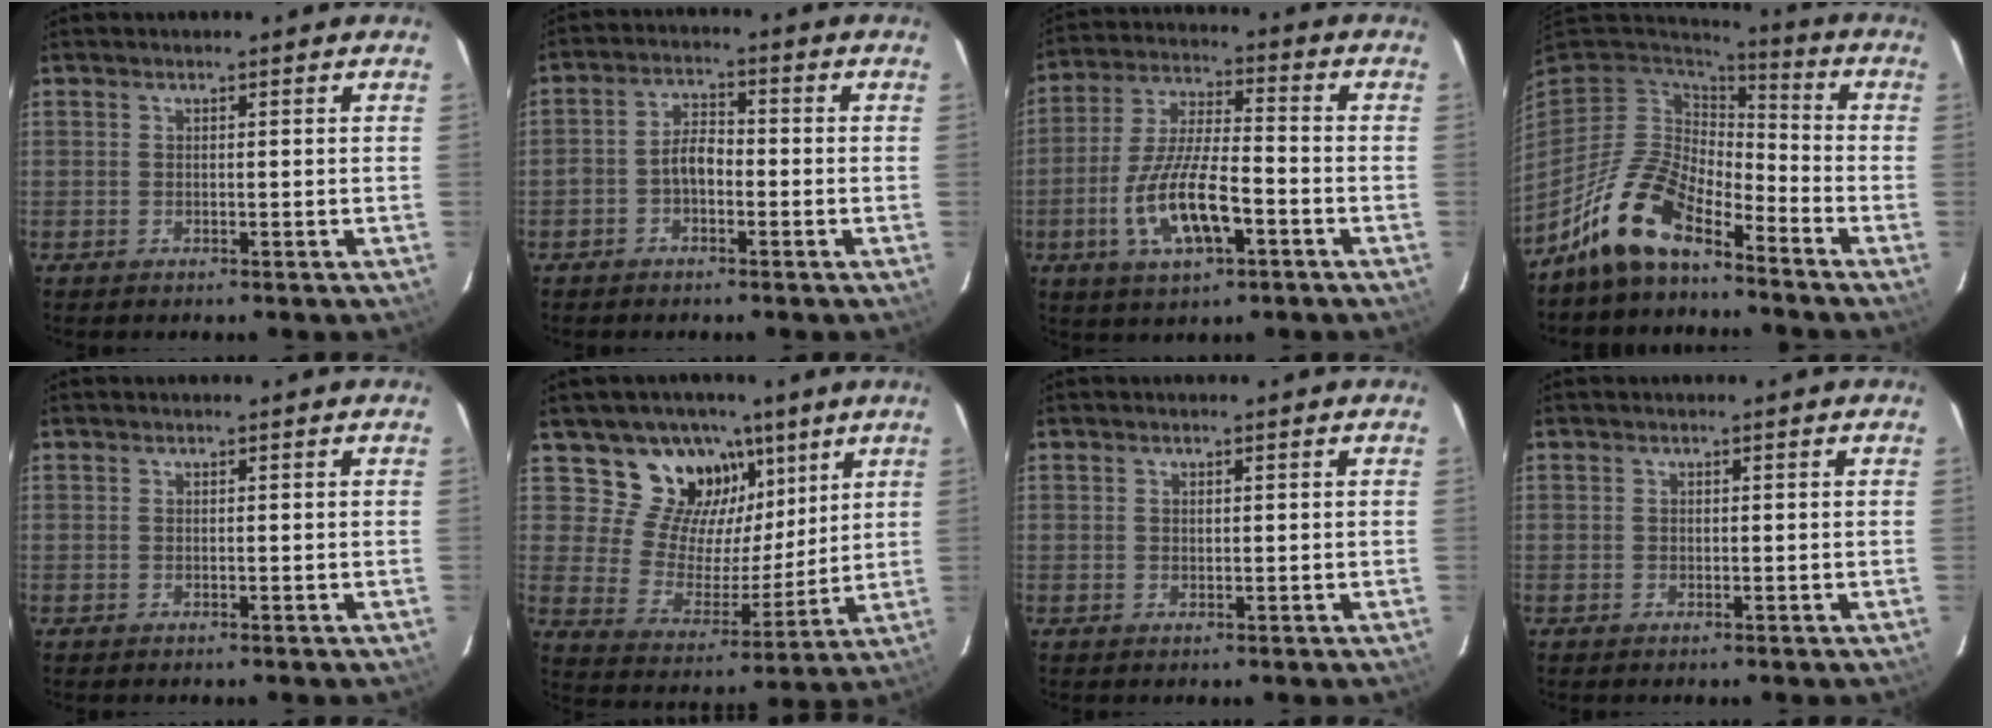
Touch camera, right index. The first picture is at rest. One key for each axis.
{"total": 4.1, "fx": -1.7, "fy": 2.3, "fz": 2.9, "tx": -0.059, "ty": 0.015, "tz": -0.034}
{"total": 13.5, "fx": -5.1, "fy": 4.5, "fz": 11.6, "tx": -0.242, "ty": -0.010, "tz": -0.090}
{"total": 13.0, "fx": -9.6, "fy": 5.0, "fz": 7.2, "tx": -0.147, "ty": 0.007, "tz": -0.187}
{"total": 0.0}
{"total": 14.8, "fx": 9.2, "fy": 10.2, "fz": 5.4, "tx": -0.101, "ty": -0.003, "tz": 0.169}
{"total": 0.6, "fx": 0.3, "fy": 0.5, "fz": 0.2, "tx": -0.004, "ty": 0.002, "tz": 0.006}
{"total": 0.0}